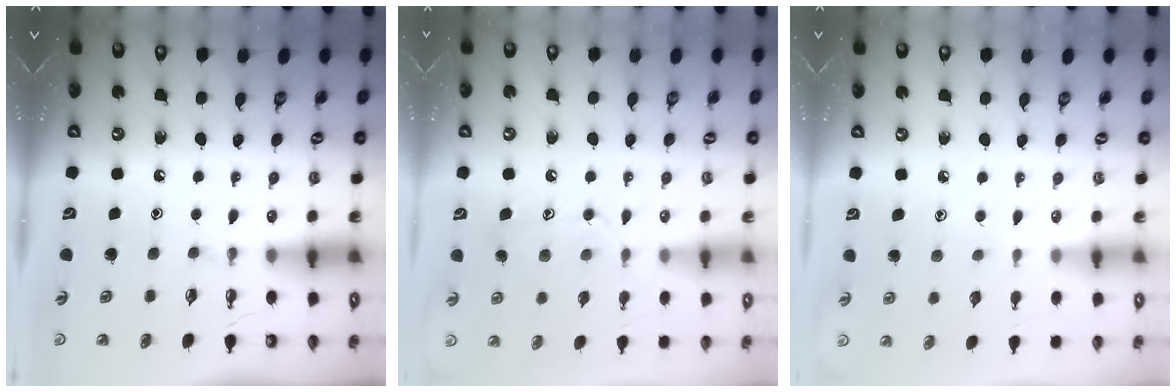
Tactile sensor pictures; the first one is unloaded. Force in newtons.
{"total": 11.7, "press": 11.7, "slide": 0.6}
{"total": 4.8, "press": 4.8, "slide": 0.4}